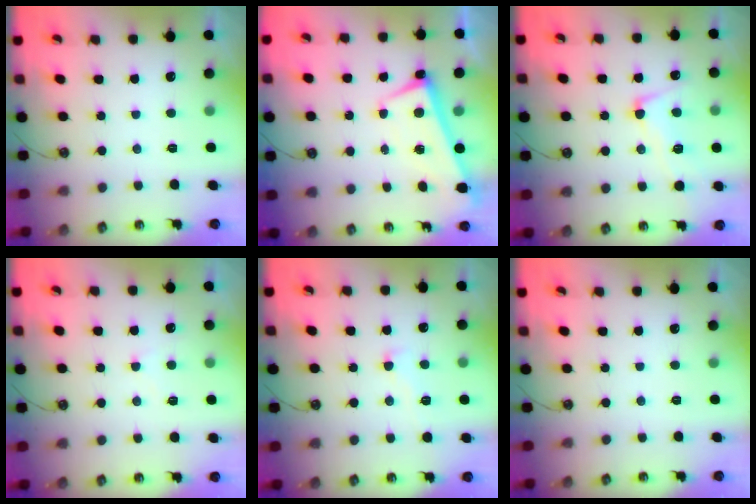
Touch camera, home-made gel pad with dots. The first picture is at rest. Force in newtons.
{"total": 1.2, "press": 0.9, "slide": 0.9}
{"total": 3.9, "press": 3.7, "slide": 1.2}
{"total": 4.9, "press": 4.8, "slide": 0.3}
{"total": 0.9, "press": 0.4, "slide": 0.8}
{"total": 0.0}